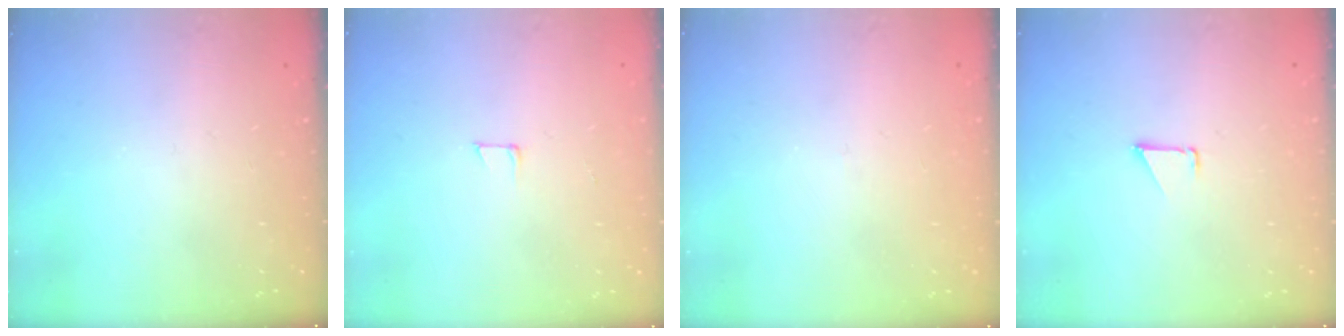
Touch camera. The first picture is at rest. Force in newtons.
{"total": 4.4, "press": 4.4, "slide": 0.3}
{"total": 2.7, "press": 2.7, "slide": 0.3}
{"total": 0.7, "press": 0.7, "slide": 0.1}